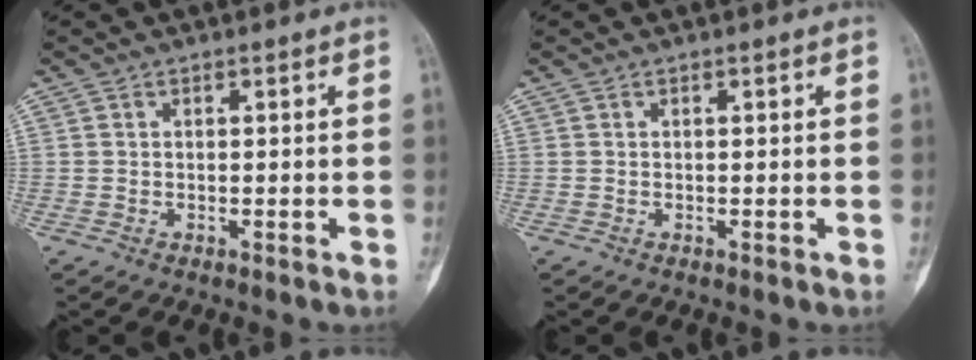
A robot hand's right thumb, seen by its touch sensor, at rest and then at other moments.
{"total": 0.0}